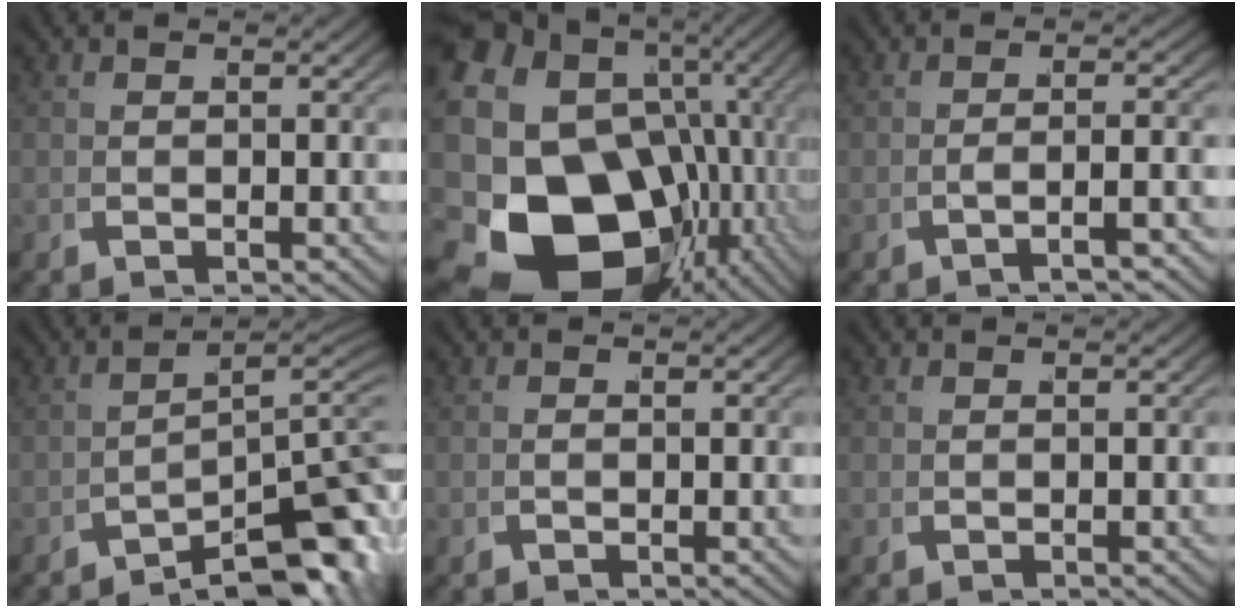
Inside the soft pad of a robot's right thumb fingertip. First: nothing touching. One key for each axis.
{"total": 25.3, "fx": -4.2, "fy": 19.1, "fz": 16.1, "tx": -0.315, "ty": -0.081, "tz": -0.035}
{"total": 2.3, "fx": -1.1, "fy": 0.2, "fz": 2.0, "tx": -0.041, "ty": 0.006, "tz": -0.015}
{"total": 11.5, "fx": -3.6, "fy": 6.3, "fz": 8.9, "tx": -0.124, "ty": -0.042, "tz": -0.039}
{"total": 0.0}
{"total": 0.0}